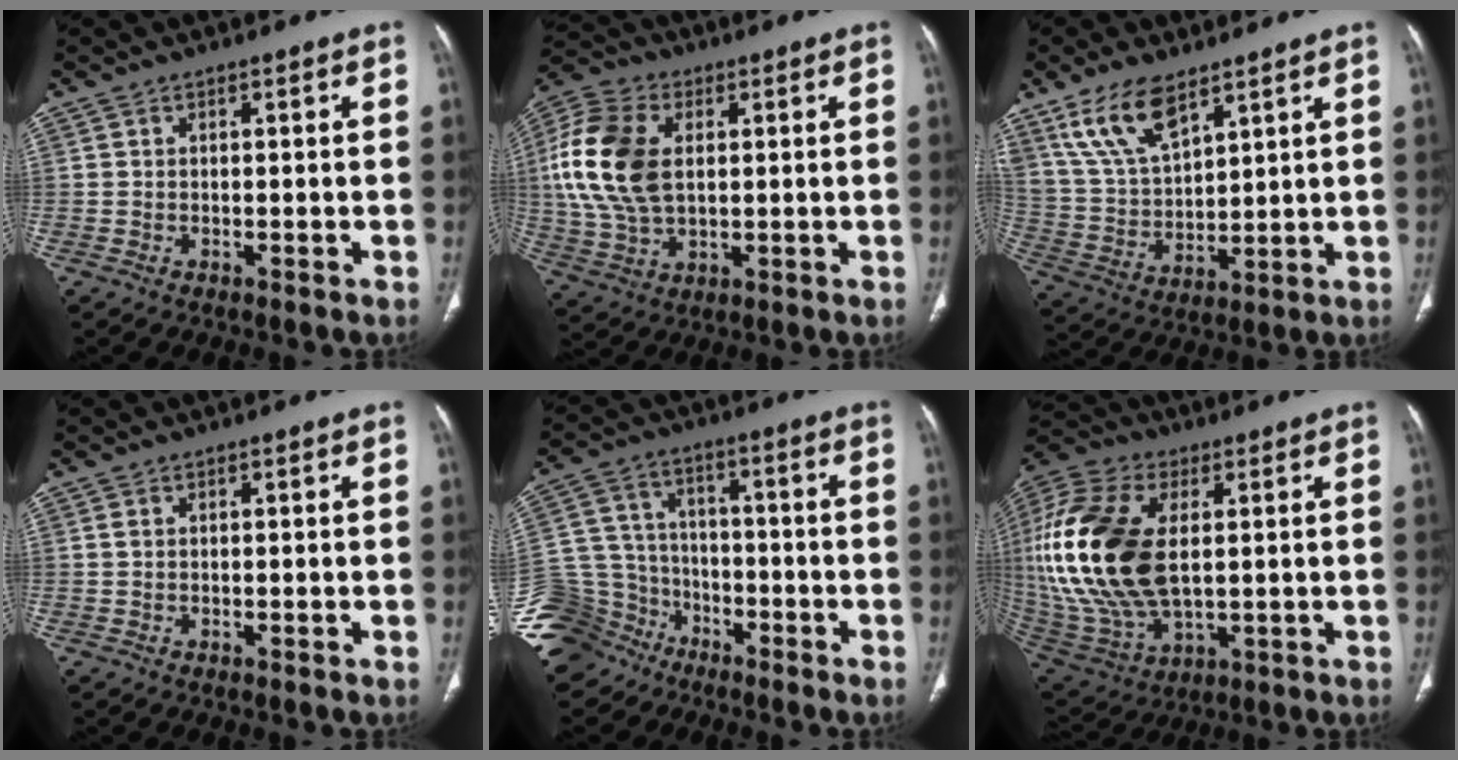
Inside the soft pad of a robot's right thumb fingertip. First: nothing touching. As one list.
[{"total": 16.7, "force": [2.6, 10.6, 12.7], "torque": [-0.265, 0.004, 0.048]}, {"total": 13.0, "force": [8.5, 5.7, 8.0], "torque": [-0.143, -0.031, 0.179]}, {"total": 0.0}, {"total": 16.1, "force": [-10.8, 11.4, 3.4], "torque": [-0.083, 0.065, -0.196]}, {"total": 25.7, "force": [2.9, 14.4, 21.0], "torque": [-0.462, -0.014, 0.057]}]